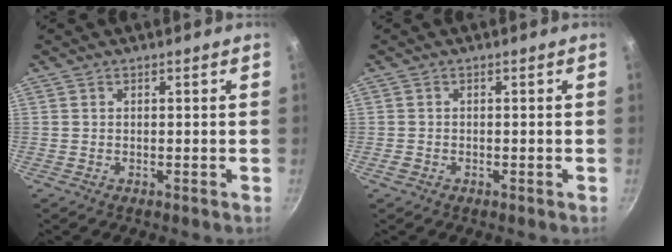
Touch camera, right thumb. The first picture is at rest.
{"total": 1.1, "force": [-0.6, 0.8, 0.5], "torque": [-0.012, 0.001, -0.011]}